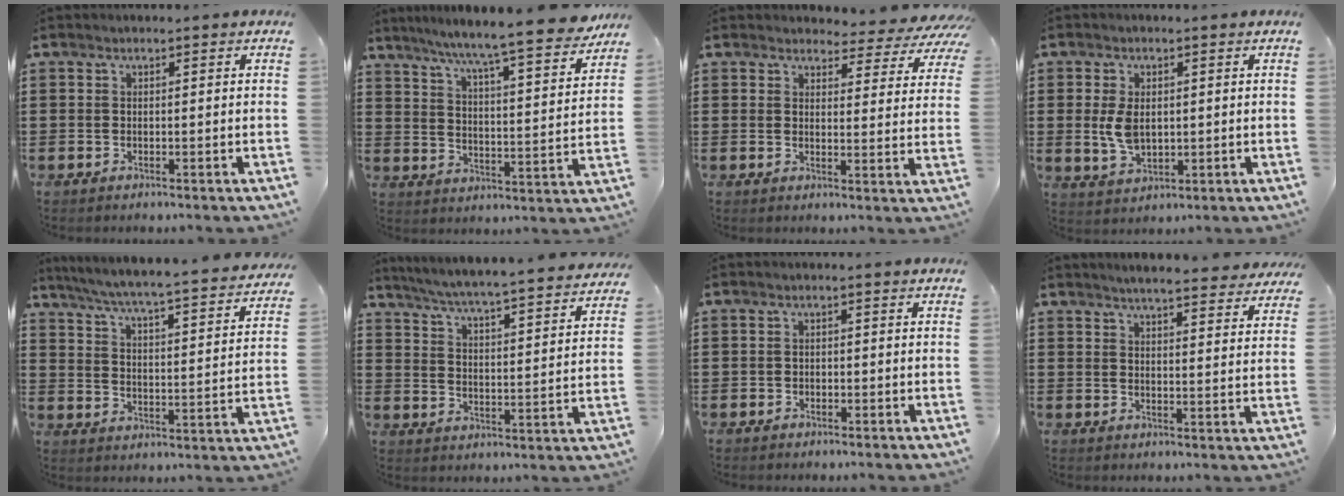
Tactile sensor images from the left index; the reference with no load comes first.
{"total": 7.7, "force": [6.7, -0.6, 3.6], "torque": [-0.090, -0.054, 0.106]}
{"total": 3.6, "force": [3.3, 0.9, 0.9], "torque": [-0.027, -0.021, 0.055]}
{"total": 5.1, "force": [0.6, 3.1, 4.0], "torque": [-0.104, 0.000, 0.004]}
{"total": 4.9, "force": [4.4, -0.7, 2.0], "torque": [-0.062, -0.045, 0.064]}
{"total": 4.9, "force": [4.6, -1.0, 1.5], "torque": [-0.052, -0.042, 0.069]}
{"total": 0.8, "force": [-0.4, 0.7, 0.2], "torque": [-0.007, 0.002, -0.009]}
{"total": 4.6, "force": [4.4, -0.5, 1.3], "torque": [-0.040, -0.024, 0.077]}